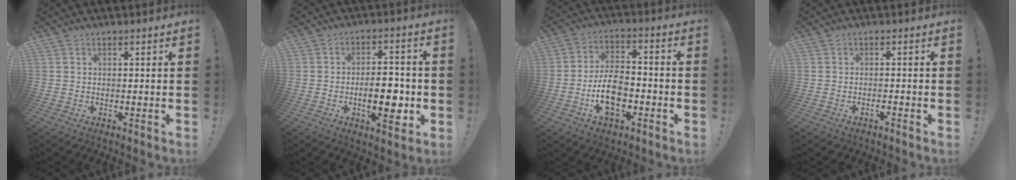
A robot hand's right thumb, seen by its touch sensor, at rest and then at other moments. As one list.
[{"total": 11.2, "force": [-2.7, 5.0, 9.6], "torque": [-0.136, 0.008, -0.048]}, {"total": 12.1, "force": [-4.0, 7.4, 8.7], "torque": [-0.155, 0.013, -0.073]}, {"total": 1.1, "force": [-1.0, -0.2, 0.5], "torque": [-0.010, -0.003, -0.019]}]